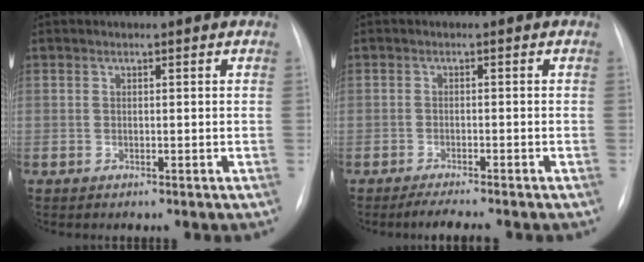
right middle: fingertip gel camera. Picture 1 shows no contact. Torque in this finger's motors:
{"motor_torque": [0.50, -0.70, 0.12, 0.00]}